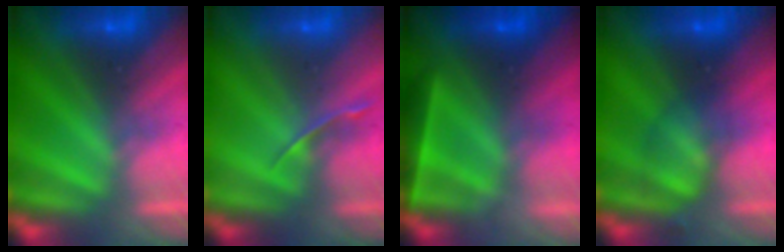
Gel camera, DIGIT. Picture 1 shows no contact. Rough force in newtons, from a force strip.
{"total": 1.4}
{"total": 4.5}
{"total": 2.4}